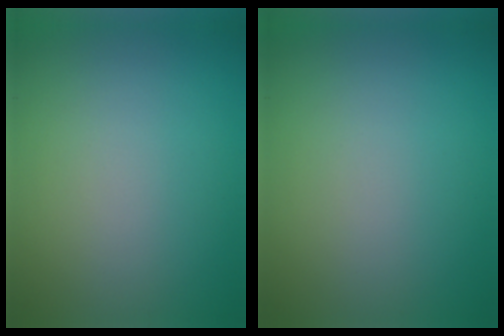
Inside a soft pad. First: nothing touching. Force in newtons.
{"total": 0.0}